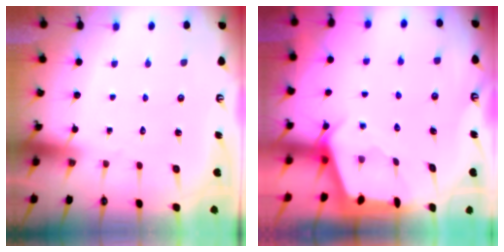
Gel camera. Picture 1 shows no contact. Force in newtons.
{"total": 2.4, "press": 2.4, "slide": 0.3}